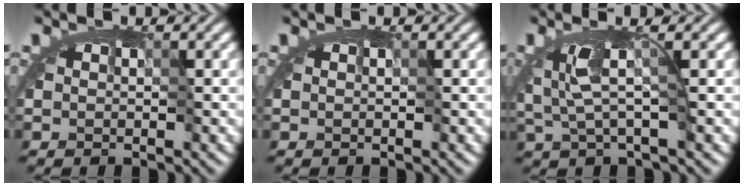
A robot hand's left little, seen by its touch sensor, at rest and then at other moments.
{"total": 0.0}
{"total": 2.0, "force": [-1.0, -0.5, 1.7], "torque": [-0.035, -0.012, -0.017]}